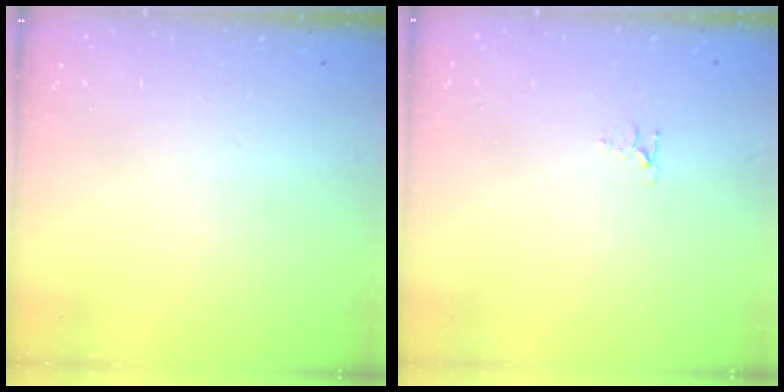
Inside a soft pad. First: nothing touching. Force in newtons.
{"total": 4.5, "press": 4.5, "slide": 0.6}